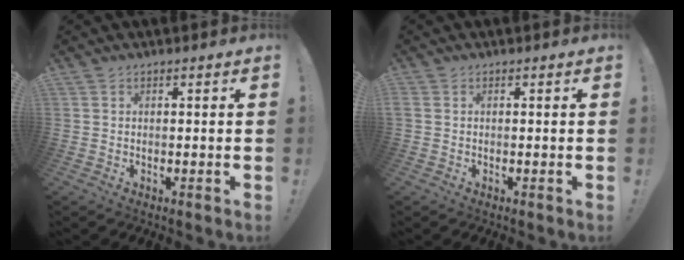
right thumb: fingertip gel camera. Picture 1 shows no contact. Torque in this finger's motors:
{"motor_torque": [1.21, 1.08, 1.06, -0.16, 0.42]}